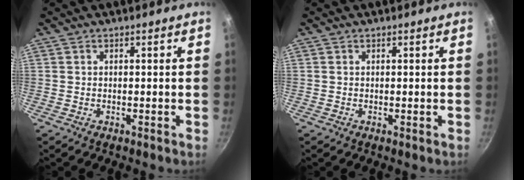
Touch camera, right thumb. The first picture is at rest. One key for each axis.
{"total": 0.0}